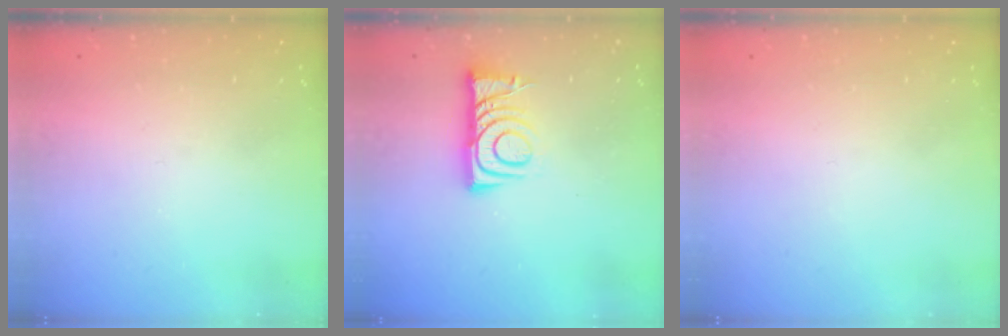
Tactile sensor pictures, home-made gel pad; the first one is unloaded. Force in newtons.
{"total": 7.6, "press": 7.6, "slide": 0.7}
{"total": 1.5, "press": 1.5, "slide": 0.1}